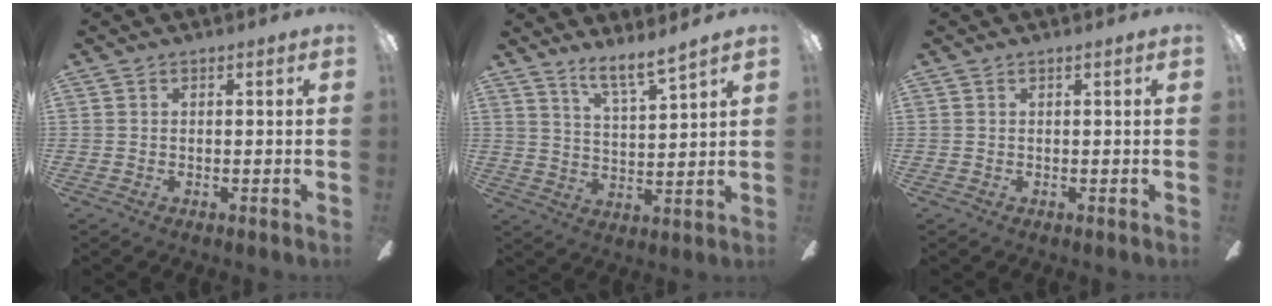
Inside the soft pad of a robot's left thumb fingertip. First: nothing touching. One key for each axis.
{"total": 6.8, "fx": 6.1, "fy": 0.3, "fz": 3.0, "tx": -0.059, "ty": -0.042, "tz": 0.107}
{"total": 0.0}